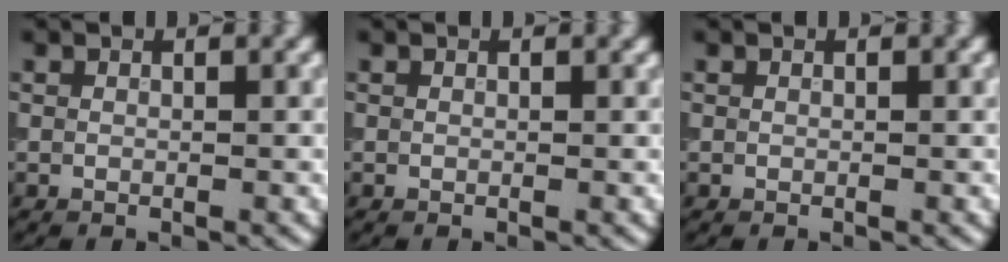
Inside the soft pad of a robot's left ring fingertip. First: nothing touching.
{"total": 0.0}
{"total": 0.0}